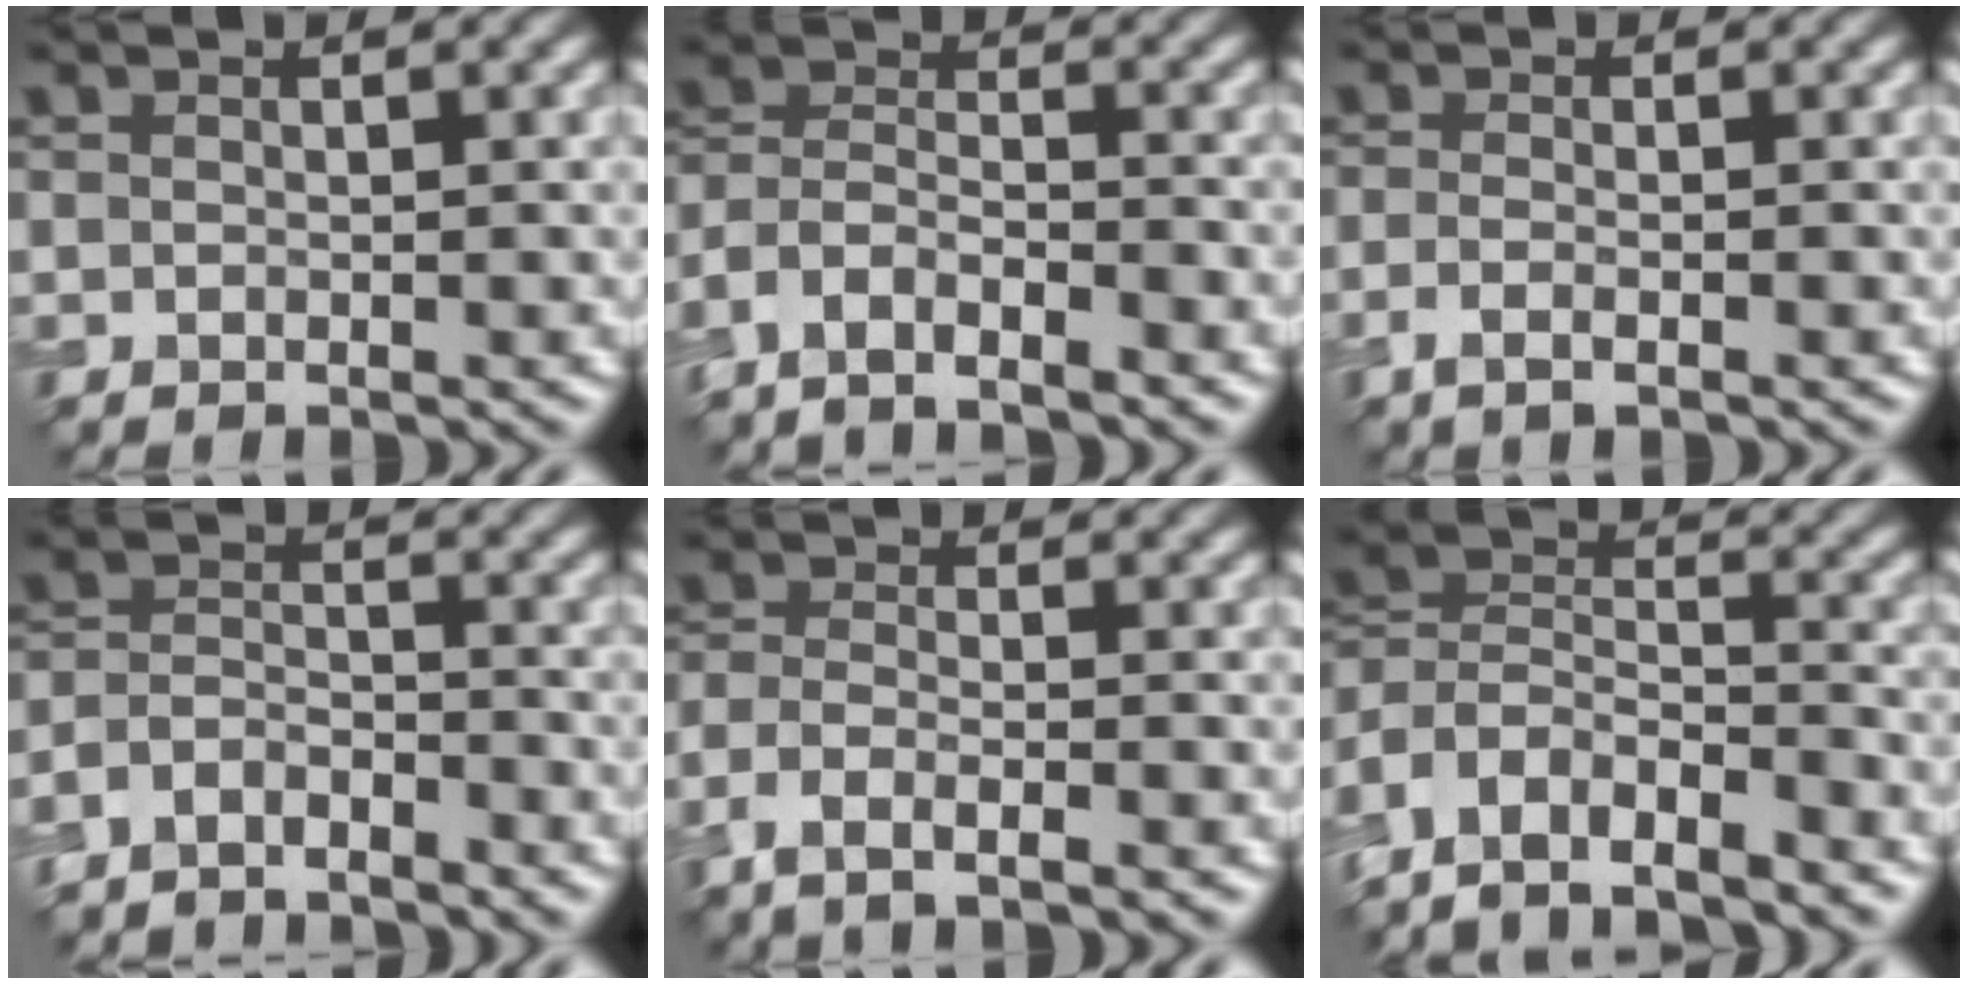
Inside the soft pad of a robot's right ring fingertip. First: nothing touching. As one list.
[{"total": 5.7, "force": [-4.7, 2.0, 2.5], "torque": [-0.041, -0.003, -0.095]}, {"total": 1.3, "force": [-0.7, 0.2, 1.1], "torque": [-0.022, -0.003, -0.016]}, {"total": 4.0, "force": [-3.7, 1.4, 0.9], "torque": [-0.012, -0.003, -0.077]}, {"total": 3.7, "force": [-2.7, 1.1, 2.3], "torque": [-0.044, -0.006, -0.058]}, {"total": 8.3, "force": [-6.3, 3.7, 4.1], "torque": [-0.080, -0.002, -0.115]}]